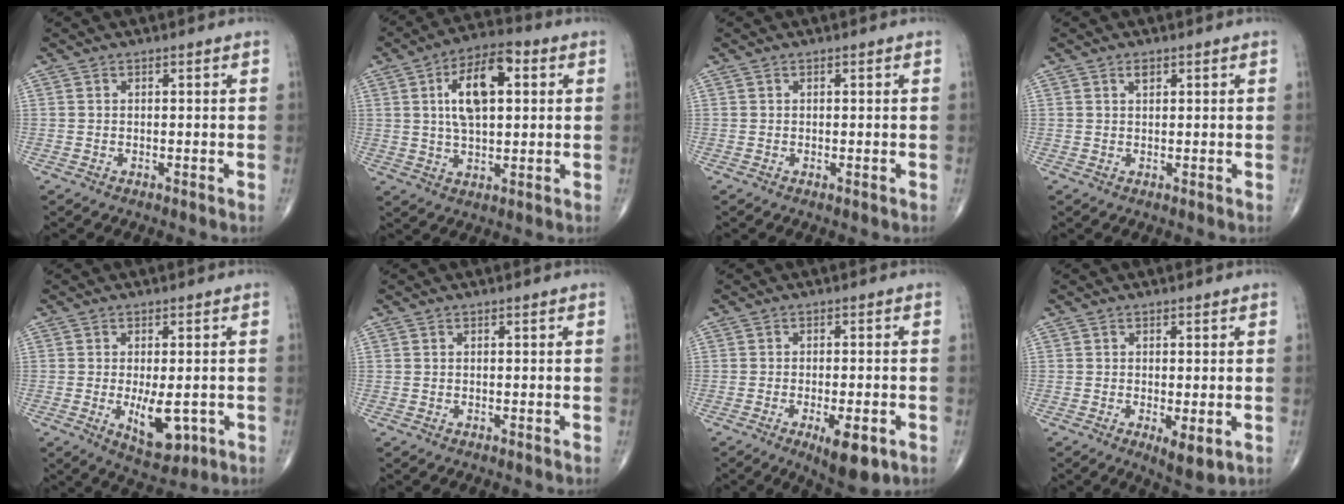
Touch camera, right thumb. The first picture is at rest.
{"total": 13.0, "force": [3.2, 6.1, 11.0], "torque": [-0.178, 0.009, 0.049]}
{"total": 0.0}
{"total": 1.2, "force": [0.7, 0.6, 0.8], "torque": [-0.009, -0.003, 0.010]}
{"total": 7.9, "force": [-1.7, 3.5, 6.8], "torque": [-0.094, -0.015, -0.016]}
{"total": 0.0}
{"total": 7.9, "force": [-3.4, 2.6, 6.6], "torque": [-0.093, -0.003, -0.043]}
{"total": 4.4, "force": [-1.1, 1.5, 4.0], "torque": [-0.061, -0.015, -0.014]}